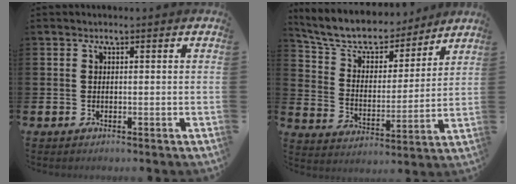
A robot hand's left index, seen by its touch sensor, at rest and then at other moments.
{"total": 8.8, "force": [7.9, 3.1, 2.3], "torque": [-0.088, -0.052, 0.141]}